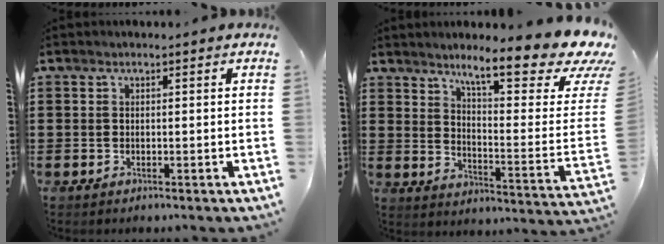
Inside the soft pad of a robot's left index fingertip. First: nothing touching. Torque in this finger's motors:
{"motor_torque": [1.01, -1.13, 0.48, 0.21]}